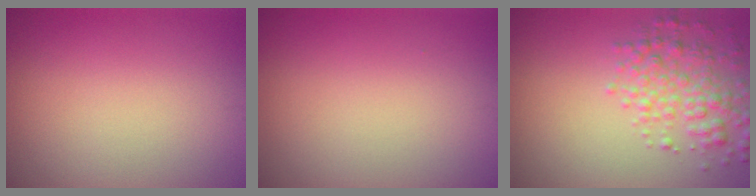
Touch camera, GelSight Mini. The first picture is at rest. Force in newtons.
{"total": 0.0}
{"total": 3.8, "press": 3.8, "slide": 0.1}